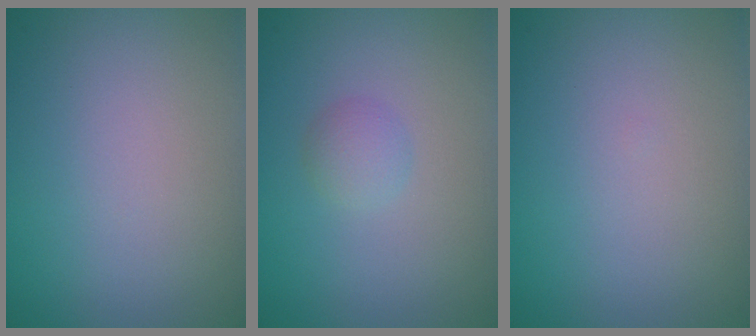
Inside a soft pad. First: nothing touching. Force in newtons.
{"total": 1.4, "press": 1.4, "slide": 0.0}
{"total": 0.0}